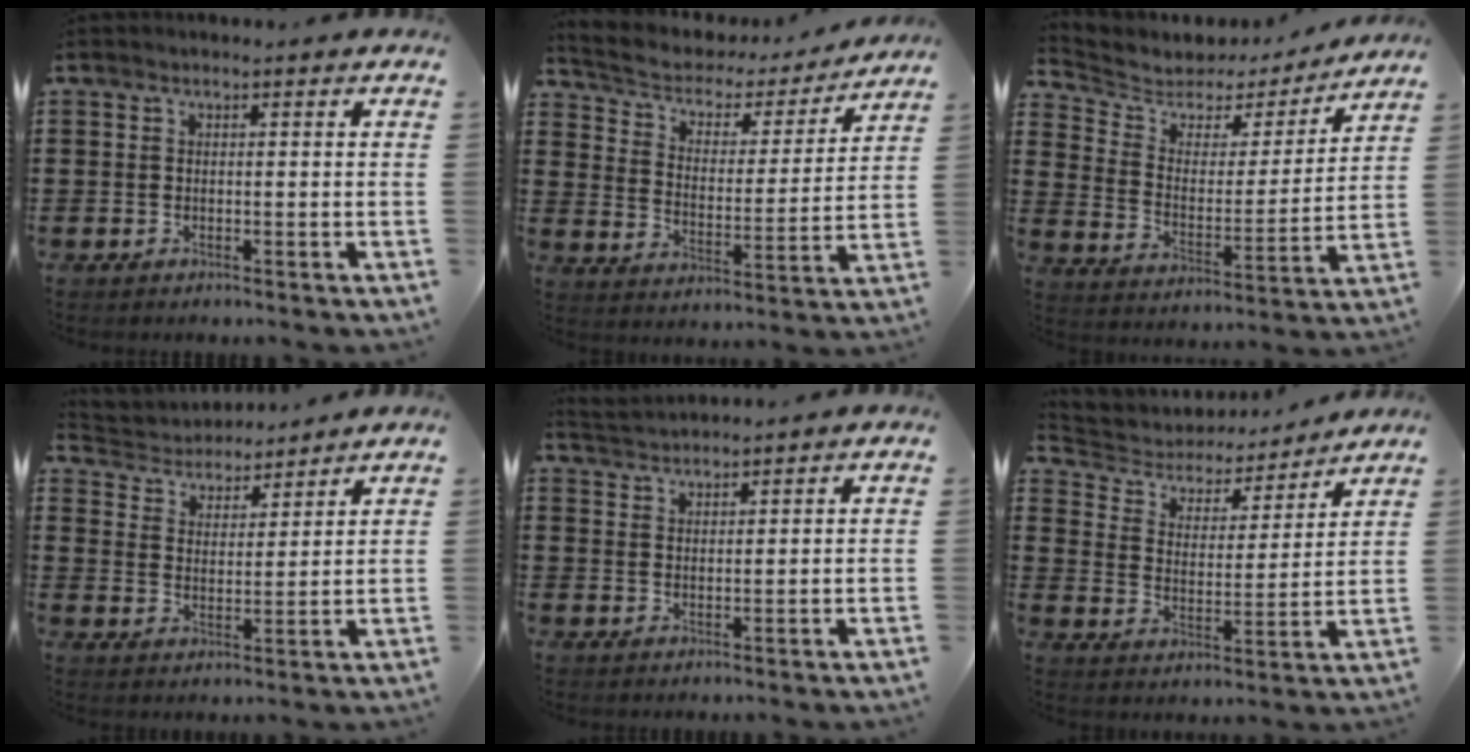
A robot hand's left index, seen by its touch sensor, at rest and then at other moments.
{"total": 3.2, "force": [2.6, 1.7, 0.8], "torque": [-0.037, -0.022, 0.034]}
{"total": 4.6, "force": [3.7, 2.6, 0.6], "torque": [-0.046, -0.026, 0.058]}
{"total": 4.2, "force": [4.1, 0.9, -0.2], "torque": [-0.022, -0.027, 0.069]}
{"total": 2.2, "force": [2.2, -0.2, -0.3], "torque": [-0.002, -0.005, 0.043]}
{"total": 4.0, "force": [3.6, 1.6, 0.7], "torque": [-0.042, -0.027, 0.054]}